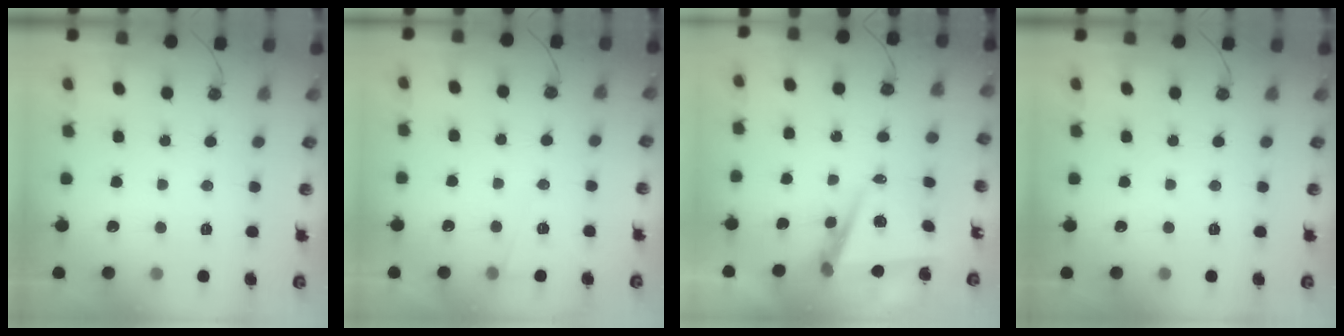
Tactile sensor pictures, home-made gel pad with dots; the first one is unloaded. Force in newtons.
{"total": 5.8, "press": 3.7, "slide": 4.5}
{"total": 7.0, "press": 5.6, "slide": 4.3}
{"total": 0.0}